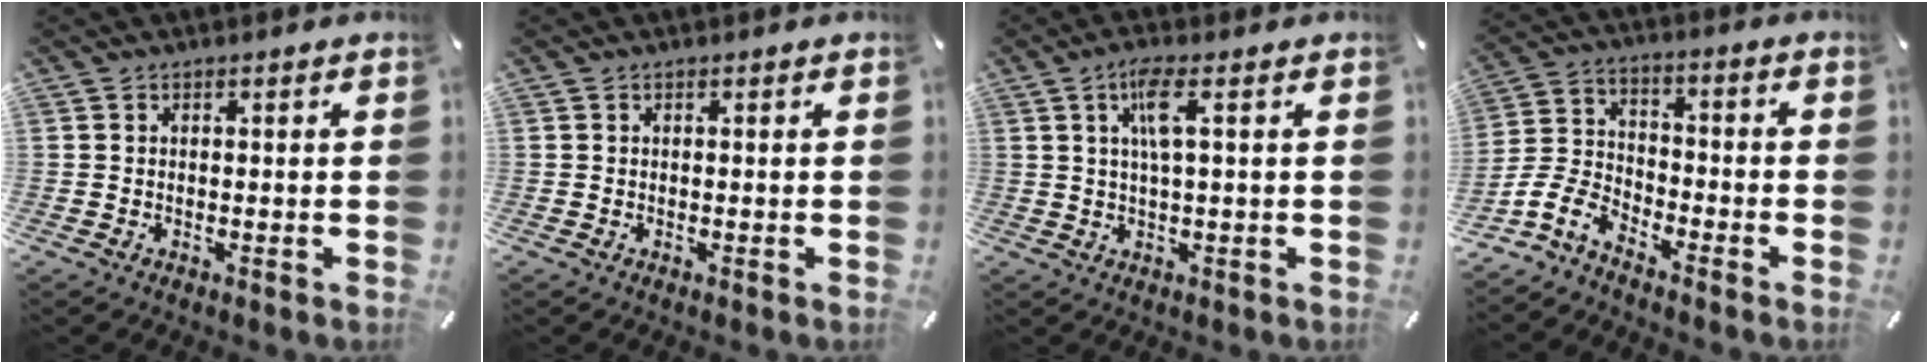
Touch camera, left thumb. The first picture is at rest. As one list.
[{"total": 0.0}, {"total": 6.0, "force": [1.7, 1.0, 5.7], "torque": [-0.113, 0.004, 0.026]}, {"total": 9.6, "force": [-7.2, 4.9, 4.0], "torque": [-0.092, 0.028, -0.141]}]